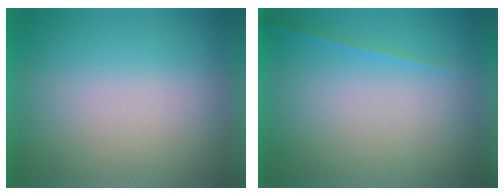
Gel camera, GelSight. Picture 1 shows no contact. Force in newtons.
{"total": 1.1}